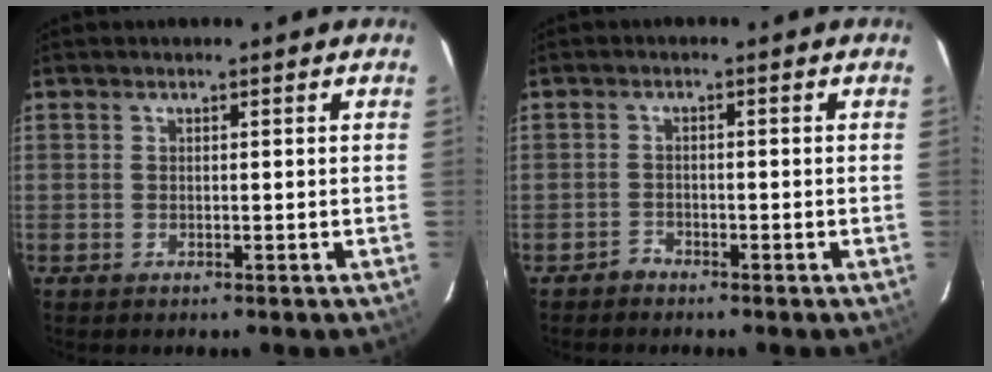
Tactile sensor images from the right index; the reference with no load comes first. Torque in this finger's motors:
{"motor_torque": [-0.03, -0.03, -0.16, -0.08]}